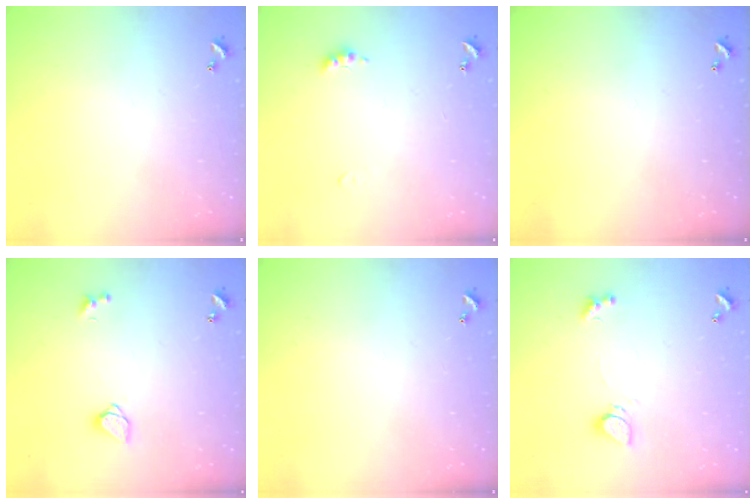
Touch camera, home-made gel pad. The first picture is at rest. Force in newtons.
{"total": 3.2, "press": 3.1, "slide": 0.6}
{"total": 0.0}
{"total": 1.6, "press": 1.5, "slide": 0.3}
{"total": 0.0}
{"total": 1.0, "press": 0.9, "slide": 0.4}